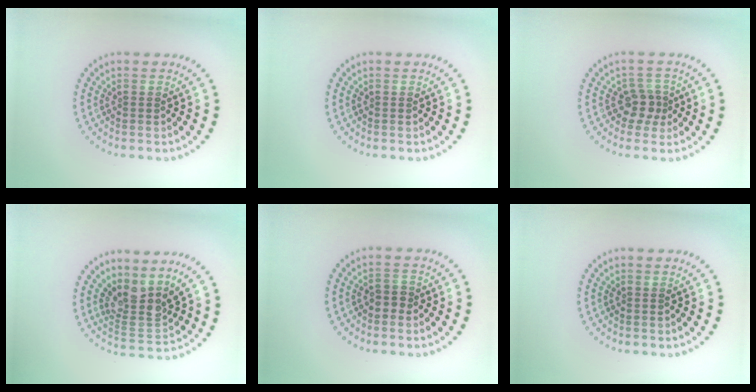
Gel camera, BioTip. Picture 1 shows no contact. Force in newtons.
{"total": 0.0}
{"total": 2.2, "press": 1.8, "slide": 1.2}
{"total": 3.7, "press": 2.8, "slide": 2.5}
{"total": 1.4, "press": 1.3, "slide": 0.5}
{"total": 0.0}